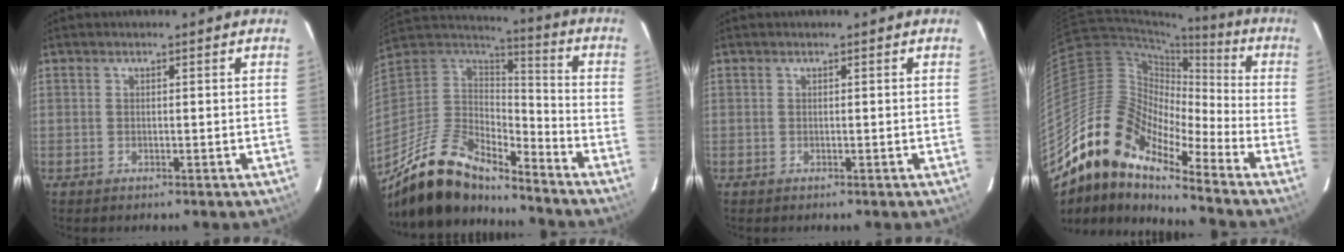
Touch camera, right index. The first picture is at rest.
{"total": 19.2, "force": [-15.5, 6.4, 9.4], "torque": [-0.202, -0.014, -0.287]}
{"total": 0.0}
{"total": 15.7, "force": [-12.7, 4.6, 8.0], "torque": [-0.122, 0.001, -0.258]}